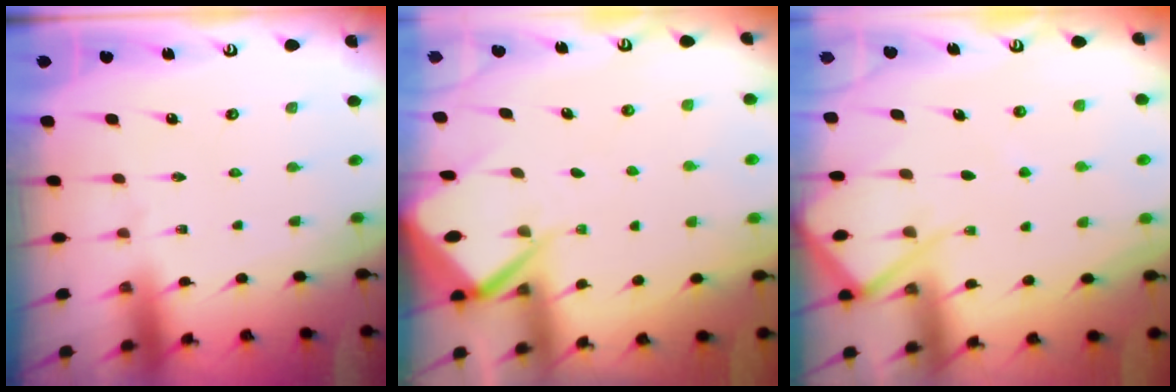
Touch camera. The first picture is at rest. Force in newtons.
{"total": 6.6, "press": 6.6, "slide": 0.6}
{"total": 7.7, "press": 7.6, "slide": 0.9}